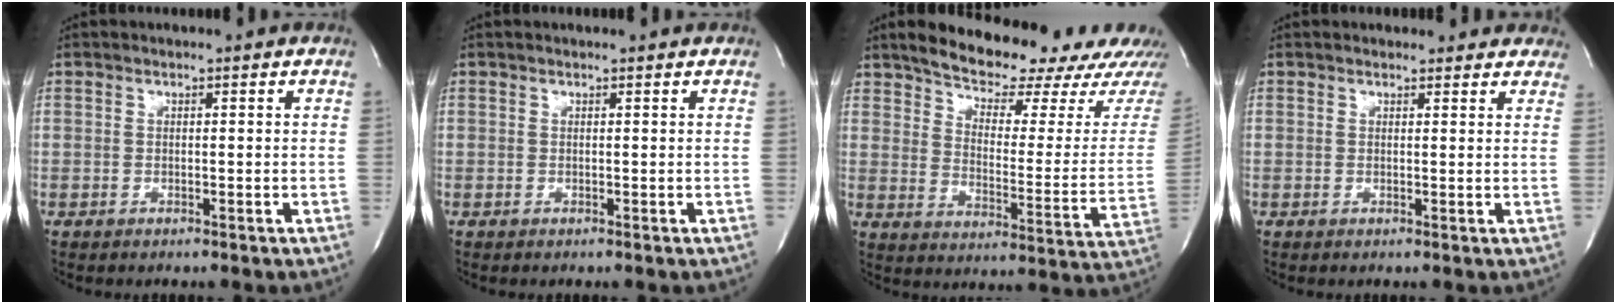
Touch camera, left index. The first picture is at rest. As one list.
[{"total": 0.8, "force": [0.8, 0.0, 0.1], "torque": [-0.005, 0.001, 0.006]}, {"total": 20.6, "force": [17.8, 4.9, 9.2], "torque": [-0.130, -0.037, 0.226]}, {"total": 6.7, "force": [6.1, 2.5, 1.0], "torque": [0.012, 0.007, 0.048]}]